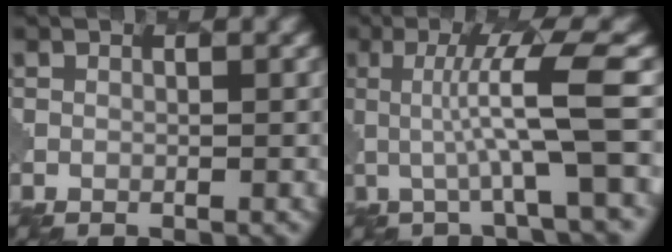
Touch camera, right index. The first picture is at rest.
{"total": 6.4, "force": [0.4, 0.8, 6.4], "torque": [-0.109, 0.004, 0.006]}